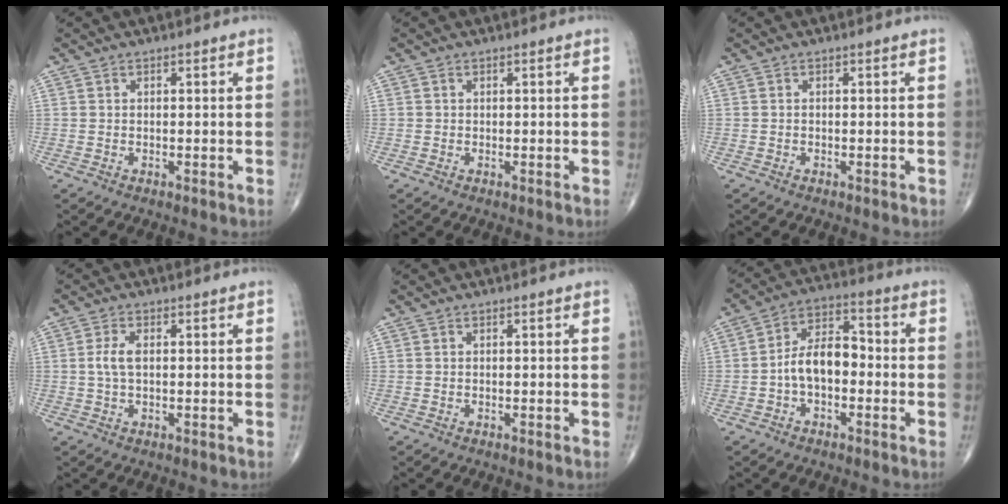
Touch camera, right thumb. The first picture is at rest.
{"total": 0.0}
{"total": 0.0}
{"total": 3.2, "force": [0.2, 1.5, 2.8], "torque": [-0.067, 0.005, 0.003]}
{"total": 0.0}
{"total": 9.2, "force": [-1.7, 5.4, 7.2], "torque": [-0.114, 0.040, -0.041]}